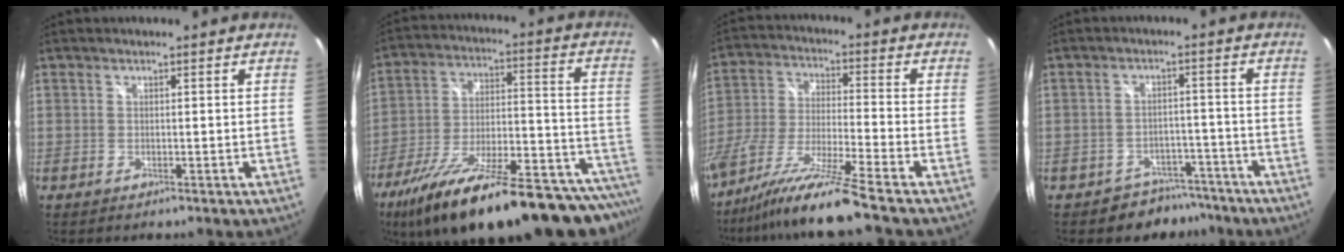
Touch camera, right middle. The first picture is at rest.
{"total": 34.9, "force": [-28.3, 7.9, 18.8], "torque": [-0.272, -0.048, -0.407]}
{"total": 13.5, "force": [-10.9, -1.9, 7.7], "torque": [-0.152, -0.027, -0.203]}
{"total": 7.4, "force": [-6.0, 4.3, 0.5], "torque": [-0.012, 0.021, -0.076]}